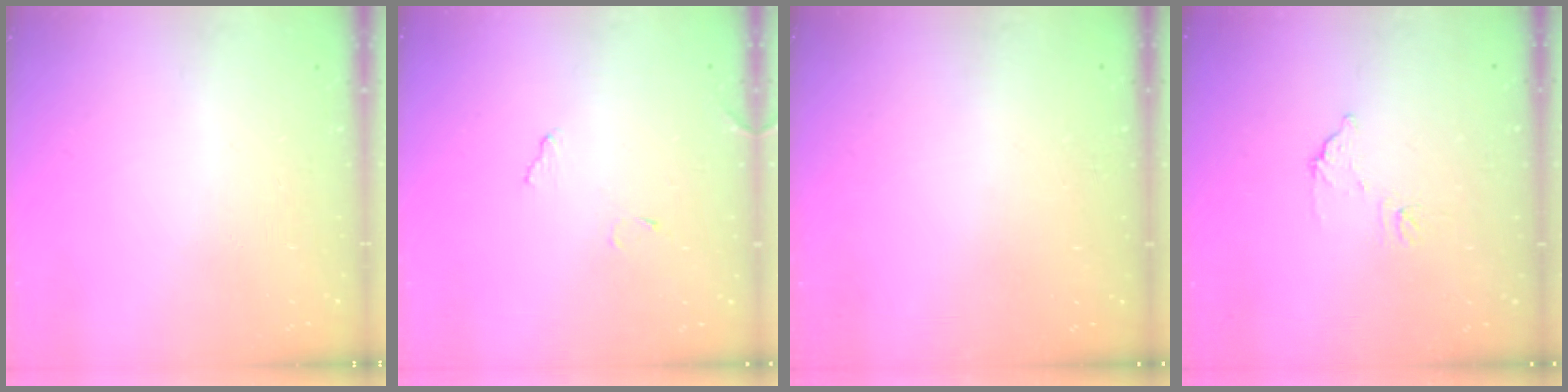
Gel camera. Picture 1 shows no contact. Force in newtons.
{"total": 8.1, "press": 8.1, "slide": 0.6}
{"total": 3.8, "press": 3.8, "slide": 0.1}
{"total": 7.0, "press": 7.0, "slide": 0.3}